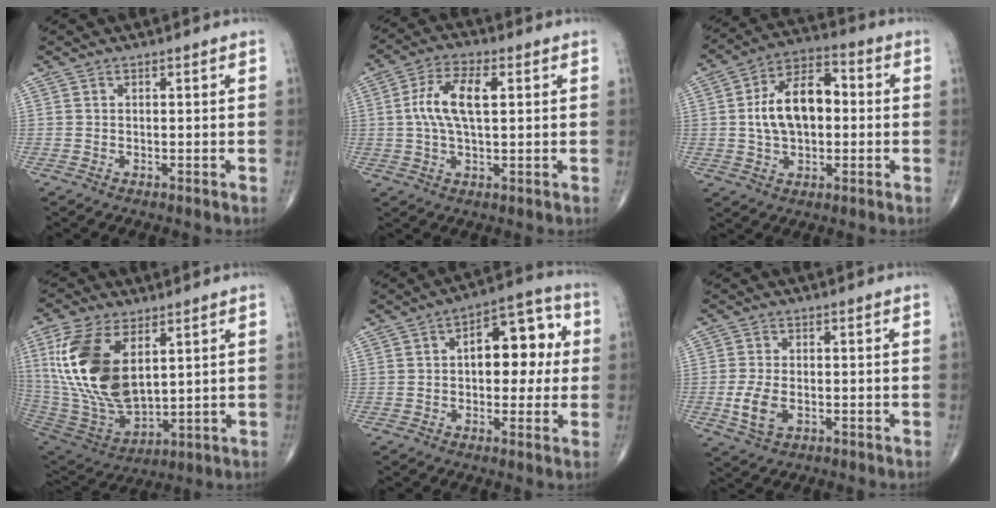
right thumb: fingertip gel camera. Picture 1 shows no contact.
{"total": 9.3, "force": [1.5, 4.0, 8.2], "torque": [-0.168, 0.013, 0.024]}
{"total": 13.6, "force": [0.5, 8.1, 10.9], "torque": [-0.174, 0.026, 0.002]}
{"total": 20.7, "force": [6.0, 10.9, 16.6], "torque": [-0.333, -0.031, 0.124]}
{"total": 13.0, "force": [1.7, 7.1, 10.7], "torque": [-0.111, 0.027, 0.016]}
{"total": 5.6, "force": [-1.2, 3.3, 4.3], "torque": [-0.092, -0.003, -0.019]}